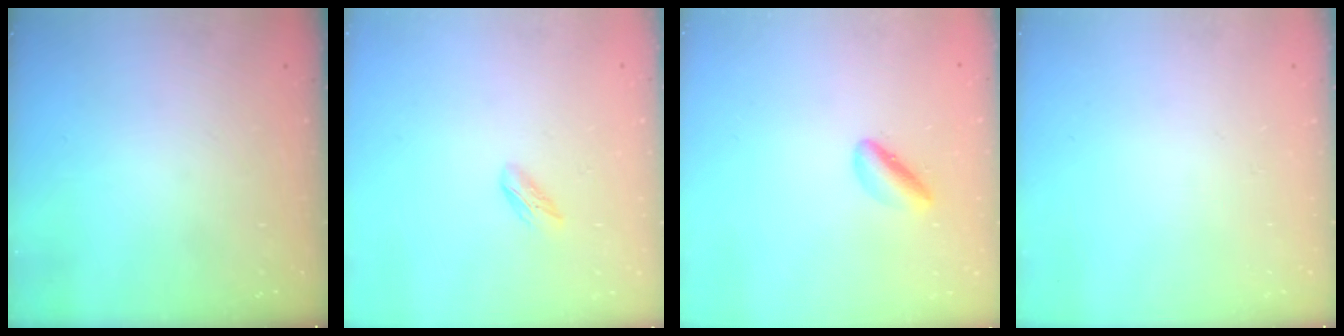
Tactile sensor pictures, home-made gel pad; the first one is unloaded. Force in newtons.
{"total": 2.7, "press": 2.6, "slide": 0.8}
{"total": 3.3, "press": 3.2, "slide": 0.8}
{"total": 0.0}